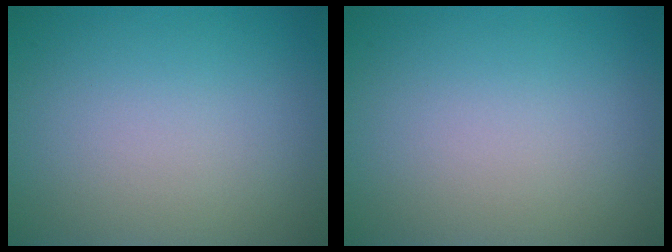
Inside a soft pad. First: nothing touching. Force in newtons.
{"total": 0.0}